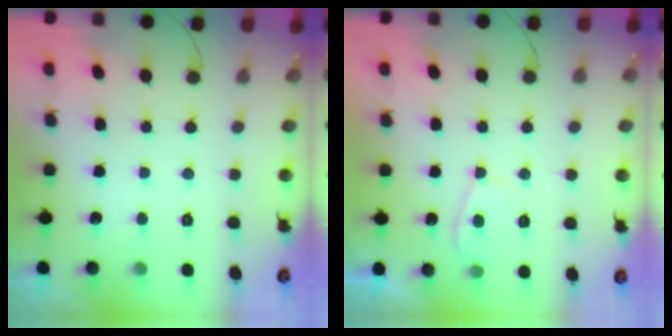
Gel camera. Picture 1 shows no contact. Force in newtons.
{"total": 2.7, "press": 2.6, "slide": 0.6}